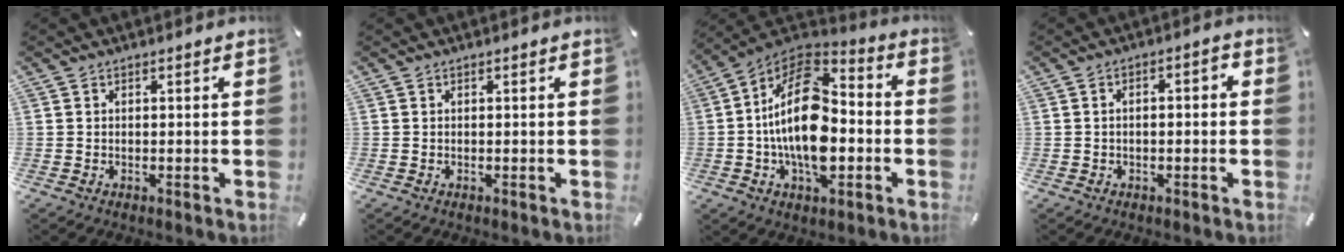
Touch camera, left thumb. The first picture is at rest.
{"total": 0.0}
{"total": 19.7, "force": [-3.0, 11.9, 15.5], "torque": [-0.298, 0.006, -0.055]}
{"total": 2.7, "force": [-1.4, 1.1, 2.0], "torque": [-0.033, 0.014, -0.029]}